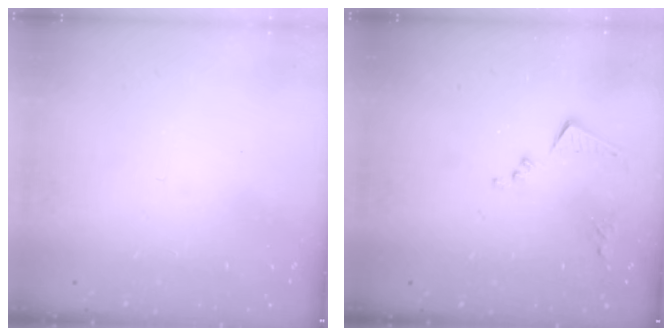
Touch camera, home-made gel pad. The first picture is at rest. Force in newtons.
{"total": 8.0, "press": 8.0, "slide": 0.1}